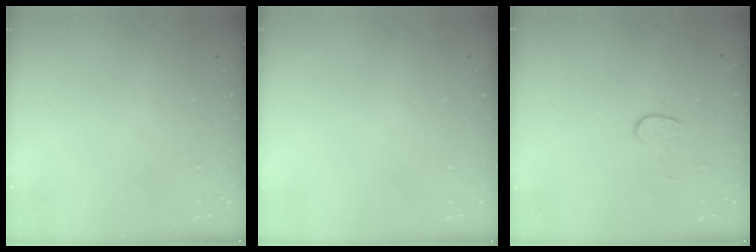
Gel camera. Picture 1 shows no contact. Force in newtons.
{"total": 0.0}
{"total": 5.9, "press": 5.9, "slide": 0.5}